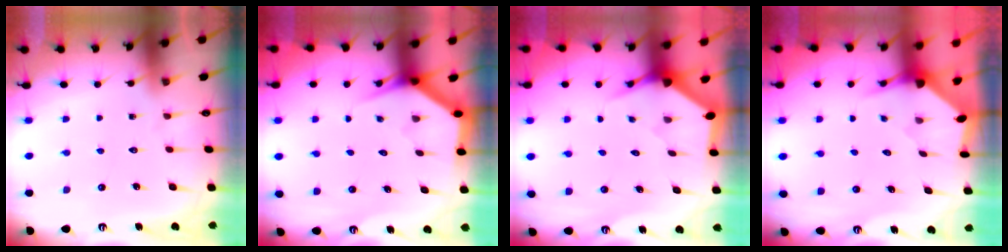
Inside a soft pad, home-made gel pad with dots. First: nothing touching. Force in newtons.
{"total": 3.3, "press": 3.3, "slide": 0.3}
{"total": 3.4, "press": 3.4, "slide": 0.1}
{"total": 3.5, "press": 3.5, "slide": 0.3}